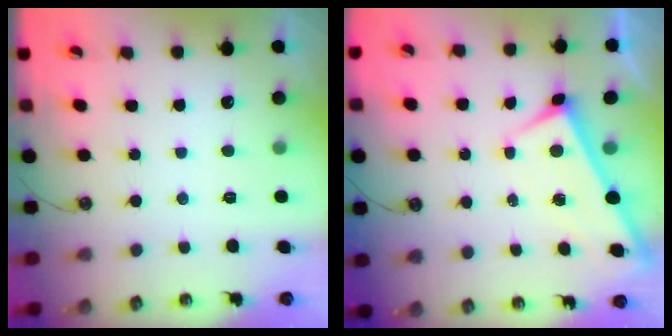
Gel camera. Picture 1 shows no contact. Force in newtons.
{"total": 1.7, "press": 1.7, "slide": 0.1}